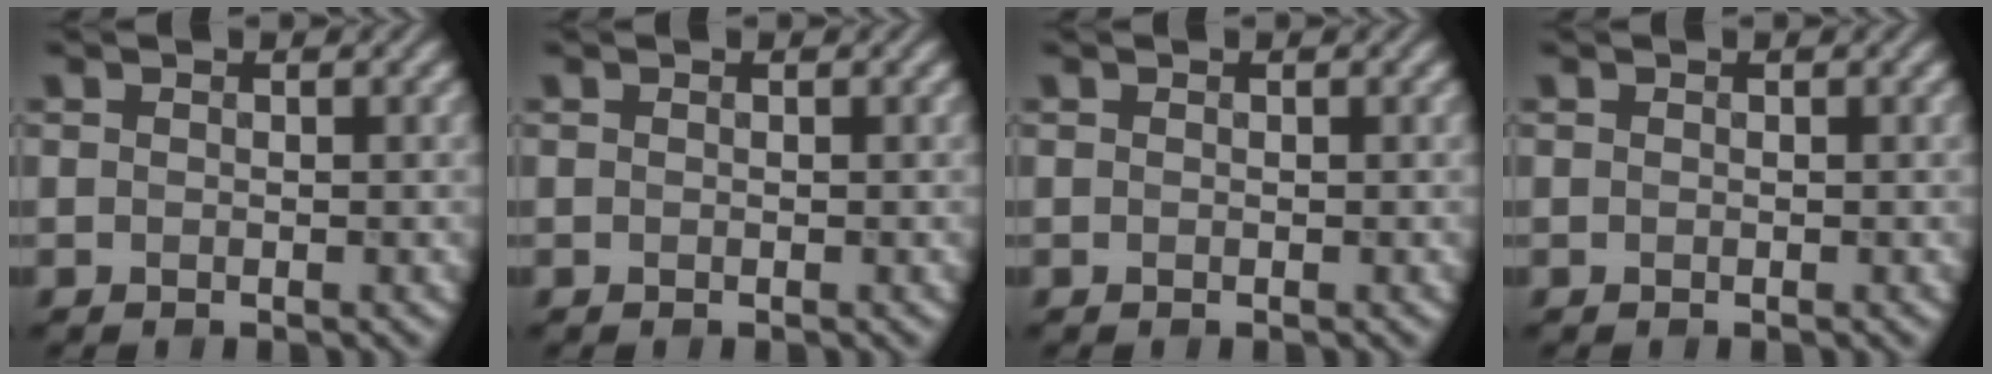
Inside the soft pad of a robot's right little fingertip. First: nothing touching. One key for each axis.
{"total": 0.0}
{"total": 0.0}
{"total": 0.0}